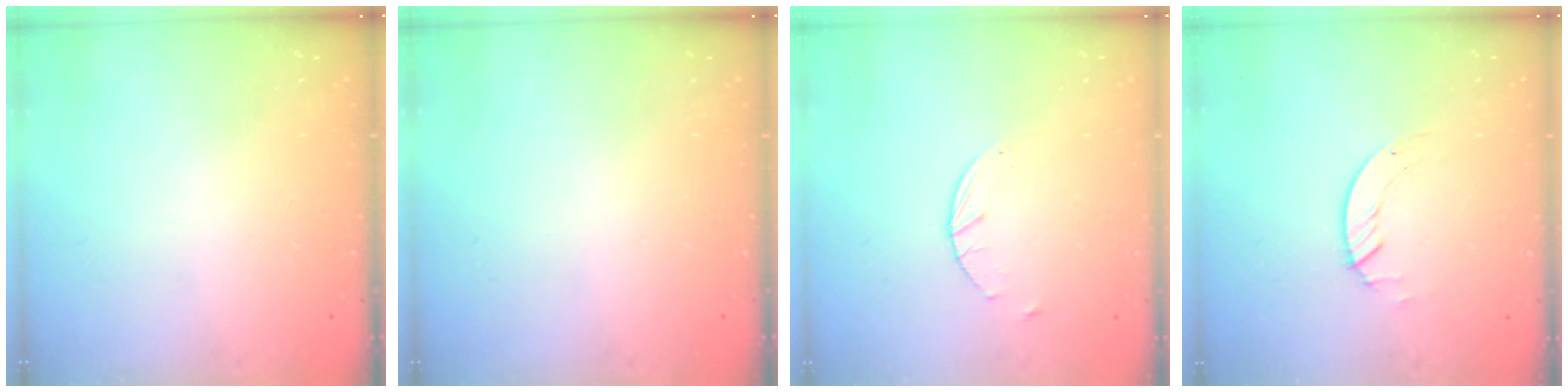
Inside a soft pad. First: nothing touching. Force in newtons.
{"total": 0.0}
{"total": 2.6, "press": 2.6, "slide": 0.4}
{"total": 1.3, "press": 1.2, "slide": 0.1}